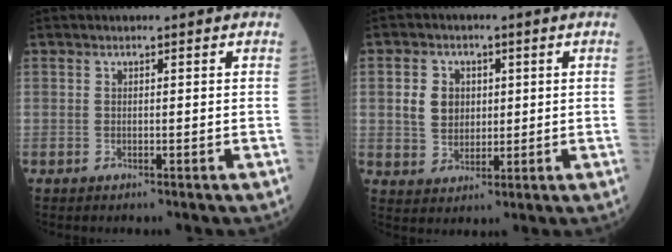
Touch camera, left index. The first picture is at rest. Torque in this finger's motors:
{"motor_torque": [0.06, -0.10, 0.14, 0.05]}